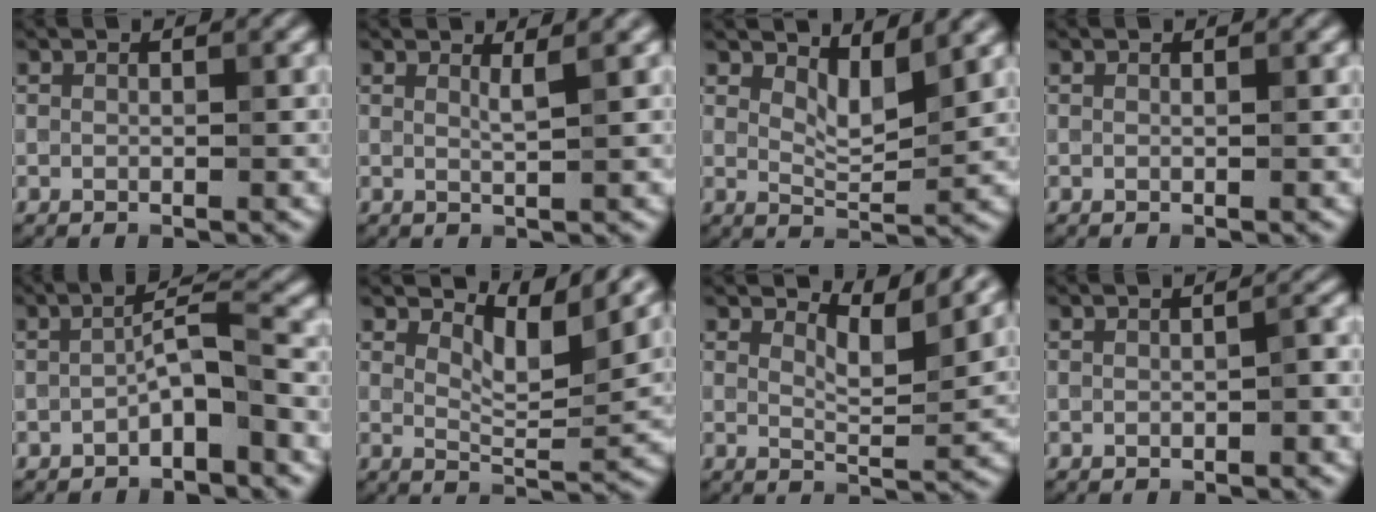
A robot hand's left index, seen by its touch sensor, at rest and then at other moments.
{"total": 1.3, "force": [0.7, 0.2, 1.1], "torque": [-0.011, 0.000, 0.008]}
{"total": 3.2, "force": [2.1, 1.0, 2.2], "torque": [-0.046, -0.008, 0.036]}
{"total": 0.0}
{"total": 3.0, "force": [-1.5, 0.6, 2.5], "torque": [-0.047, 0.015, -0.030]}
{"total": 5.6, "force": [3.9, 1.6, 3.7], "torque": [-0.065, -0.004, 0.061]}
{"total": 4.3, "force": [3.4, 0.8, 2.5], "torque": [-0.048, -0.003, 0.051]}
{"total": 1.3, "force": [-0.3, 0.4, 1.2], "torque": [-0.020, 0.004, -0.003]}